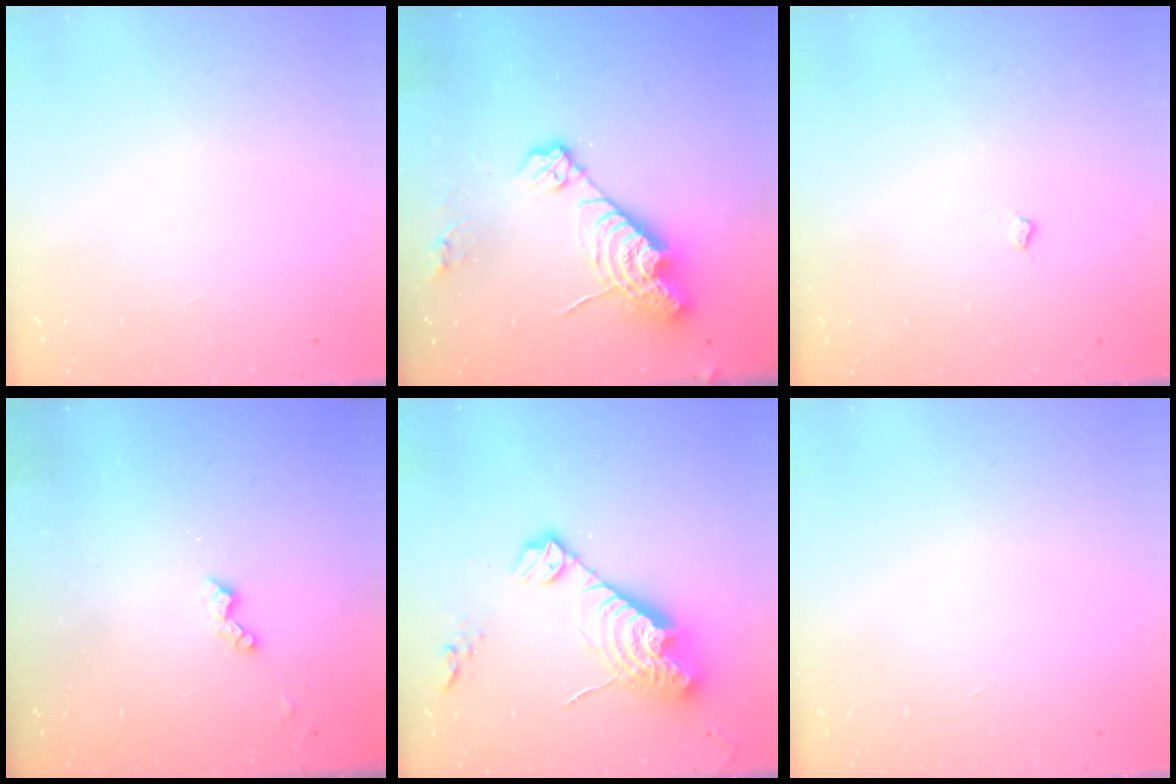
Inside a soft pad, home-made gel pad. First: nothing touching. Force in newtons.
{"total": 13.9, "press": 13.8, "slide": 1.3}
{"total": 3.1, "press": 3.0, "slide": 0.5}
{"total": 3.6, "press": 3.5, "slide": 0.6}
{"total": 14.8, "press": 14.8, "slide": 1.1}
{"total": 0.0}